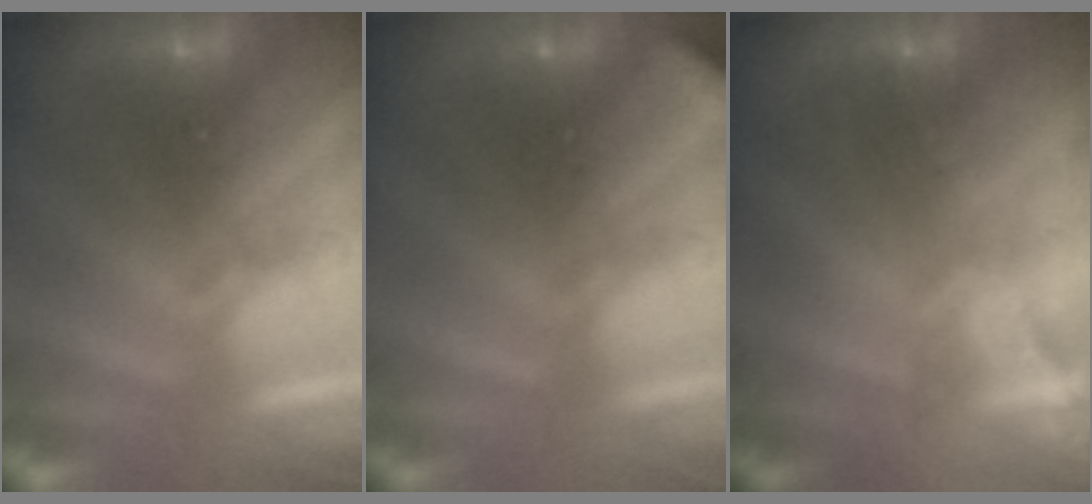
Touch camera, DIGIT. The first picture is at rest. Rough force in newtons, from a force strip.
{"total": 2.1}
{"total": 2.2}